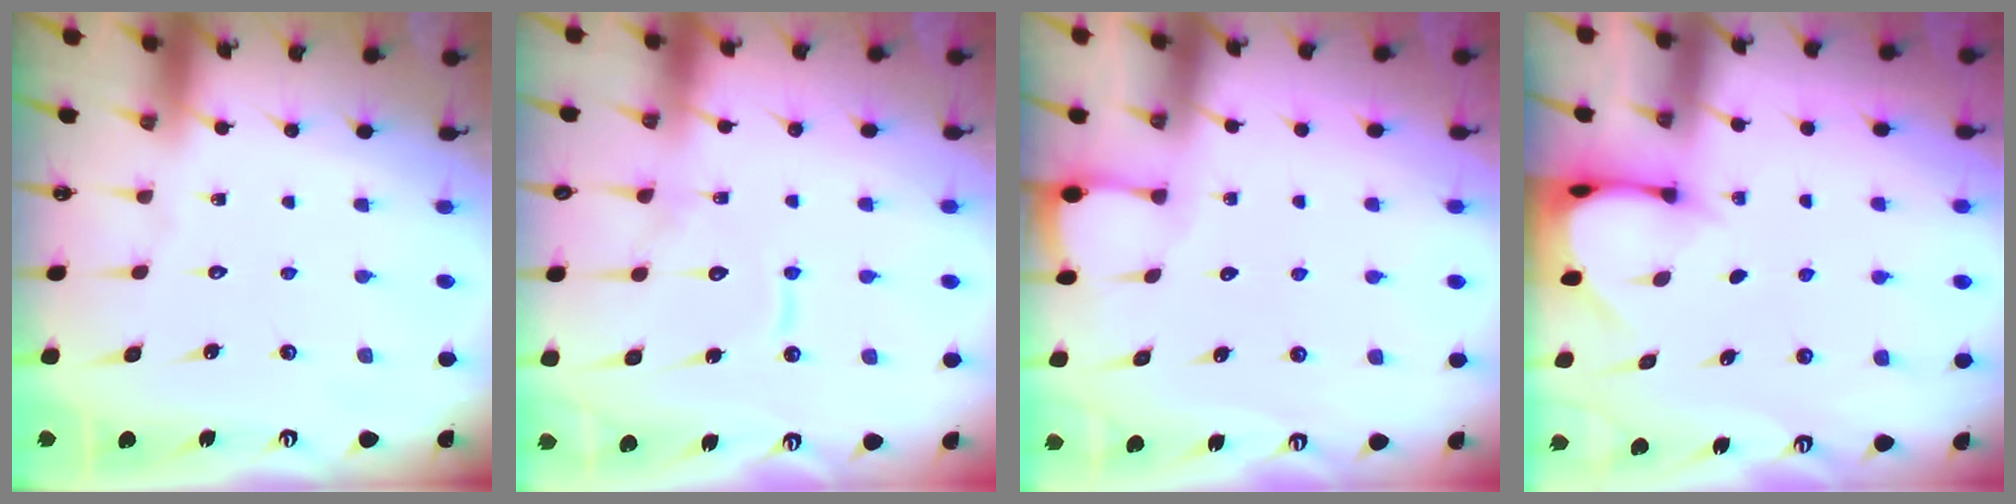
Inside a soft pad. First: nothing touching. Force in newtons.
{"total": 10.2, "press": 10.1, "slide": 1.0}
{"total": 1.5, "press": 1.5, "slide": 0.1}
{"total": 3.0, "press": 3.0, "slide": 0.2}